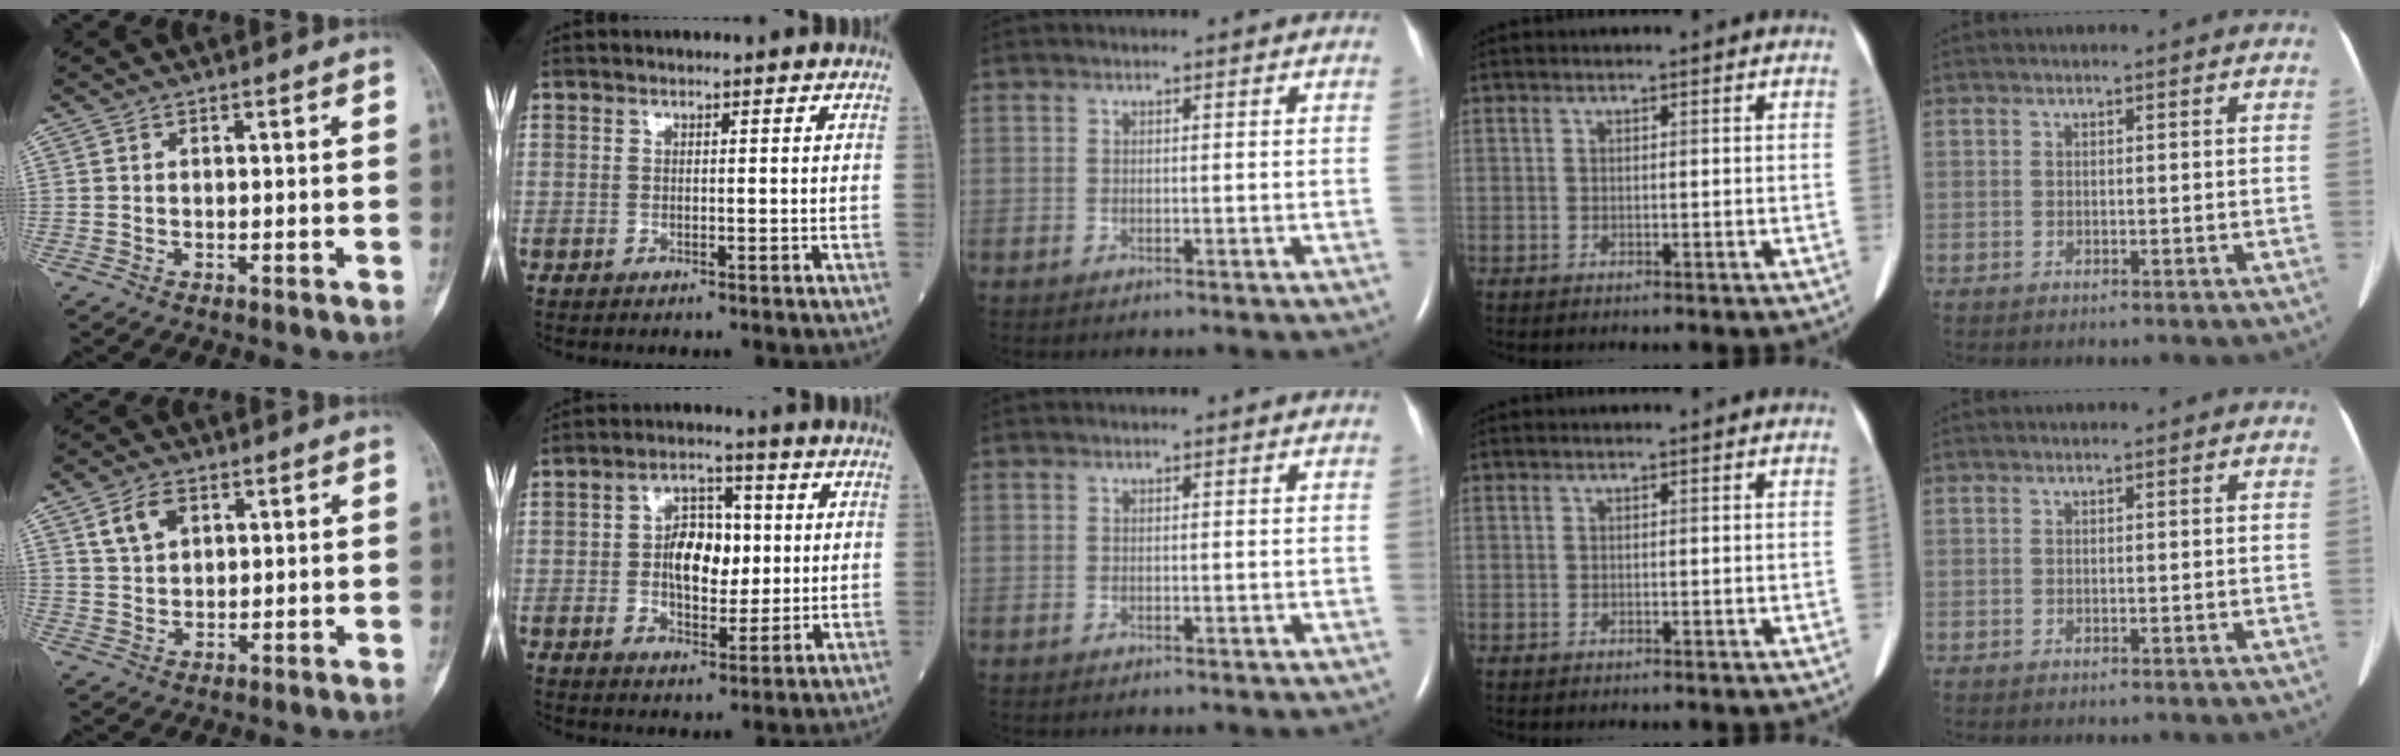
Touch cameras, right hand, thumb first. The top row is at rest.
{"thumb": {"total": 5.0, "force": [2.4, 3.2, 3.0], "torque": [-0.046, -0.008, 0.048]}, "index": {"total": 8.5, "force": [0.7, 5.0, 6.9], "torque": [-0.115, 0.016, 0.013]}}